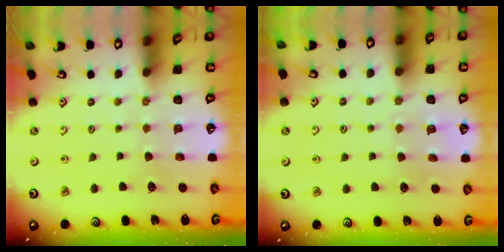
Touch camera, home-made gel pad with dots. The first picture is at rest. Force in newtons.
{"total": 4.3, "press": 4.3, "slide": 0.4}